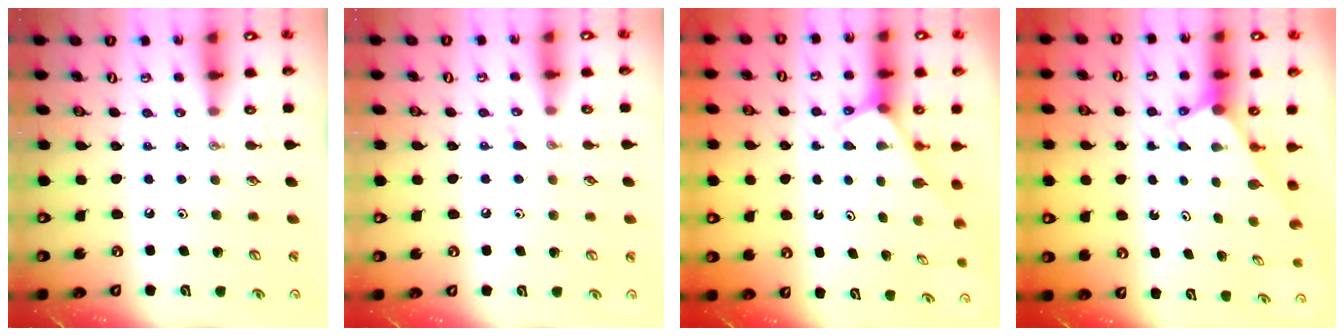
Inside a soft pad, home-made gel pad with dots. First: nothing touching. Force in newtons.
{"total": 5.5, "press": 5.4, "slide": 0.7}
{"total": 2.5, "press": 2.5, "slide": 0.1}
{"total": 2.6, "press": 2.6, "slide": 0.1}